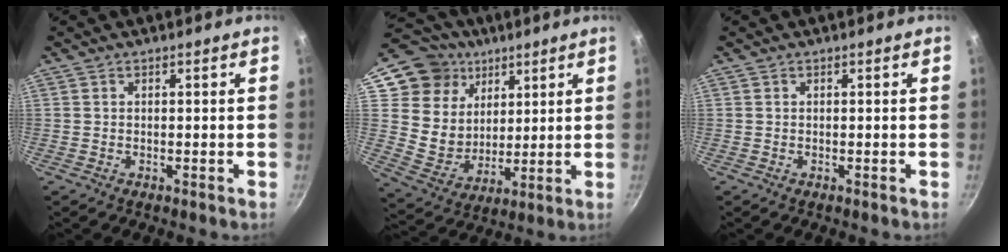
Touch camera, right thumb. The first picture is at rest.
{"total": 15.8, "force": [7.8, 12.9, 5.0], "torque": [-0.052, -0.027, 0.150]}
{"total": 0.0}